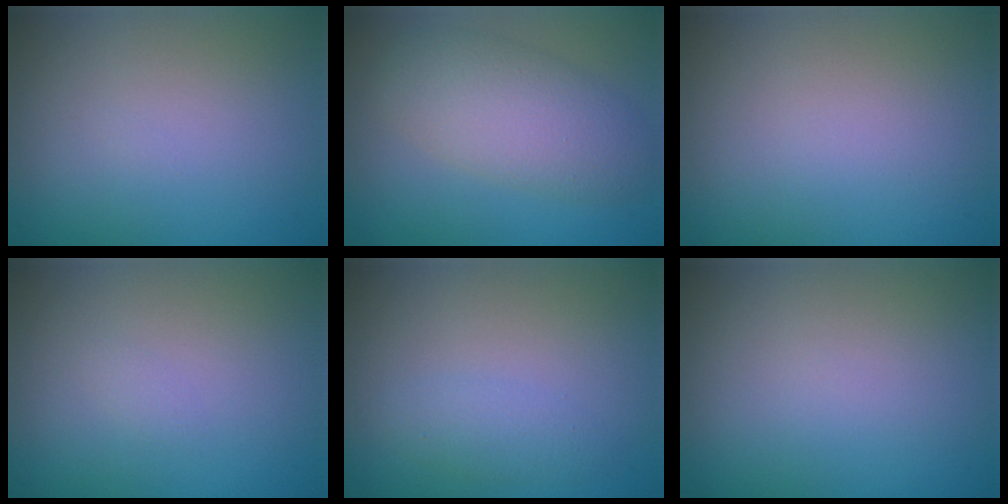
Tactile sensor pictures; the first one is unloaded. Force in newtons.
{"total": 5.5, "press": 5.5, "slide": 0.2}
{"total": 0.0}
{"total": 0.5, "press": 0.5, "slide": 0.0}
{"total": 1.6, "press": 1.6, "slide": 0.0}
{"total": 0.0}